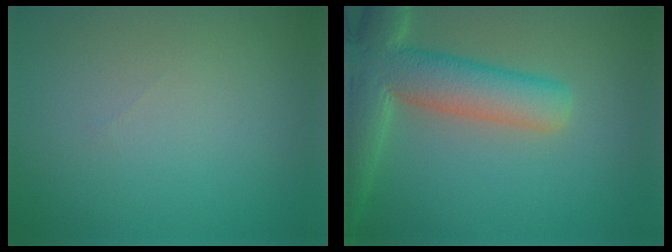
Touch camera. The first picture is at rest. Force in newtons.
{"total": 9.0, "press": 9.0, "slide": 0.8}